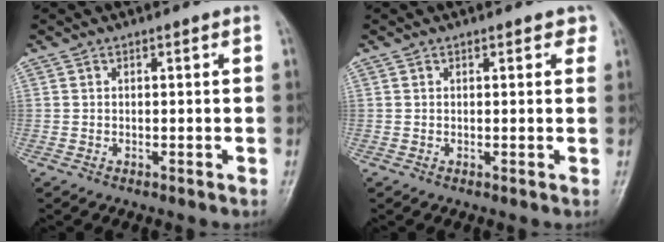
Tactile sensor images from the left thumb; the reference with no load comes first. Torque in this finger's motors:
{"motor_torque": [-0.14, -0.06, -0.05, 0.05, 0.03]}